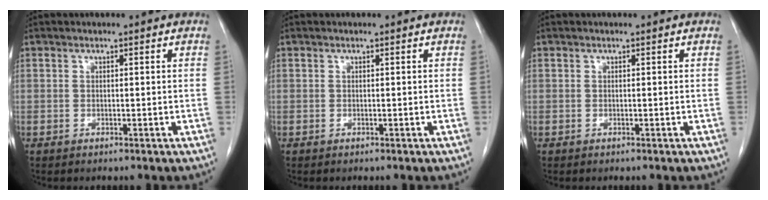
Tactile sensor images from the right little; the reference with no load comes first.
{"total": 0.0}
{"total": 0.0}